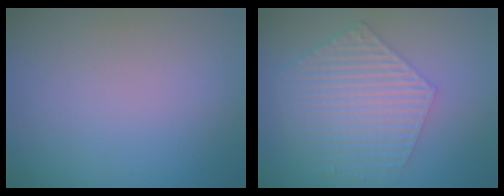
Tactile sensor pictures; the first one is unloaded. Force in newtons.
{"total": 5.9, "press": 4.3, "slide": 4.0}